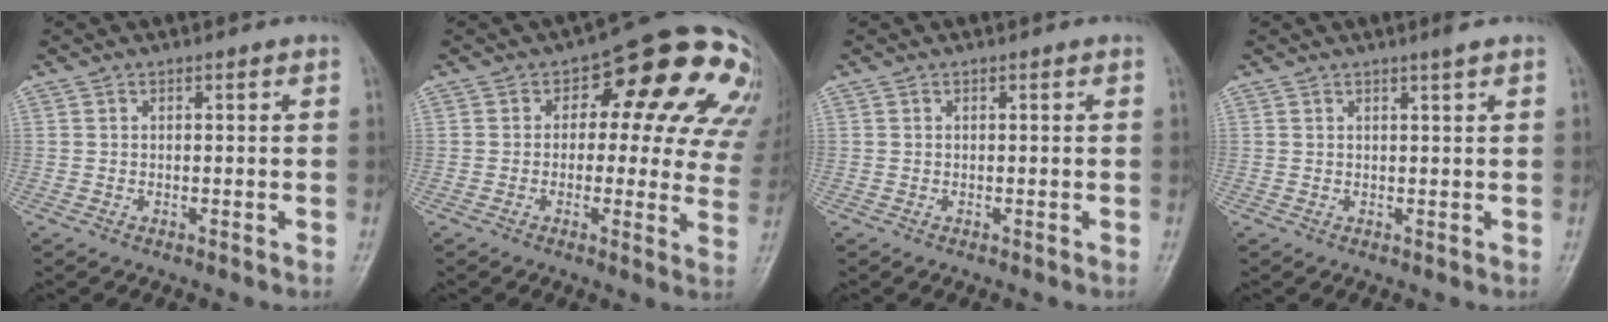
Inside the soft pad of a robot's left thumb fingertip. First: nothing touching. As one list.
[{"total": 18.4, "force": [6.3, 9.8, 14.2], "torque": [-0.112, 0.014, 0.059]}, {"total": 0.0}, {"total": 1.4, "force": [1.0, -0.3, 1.0], "torque": [-0.016, -0.007, 0.018]}]